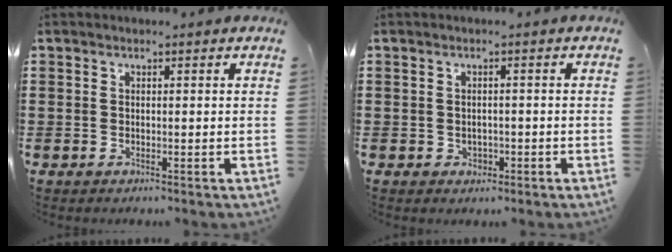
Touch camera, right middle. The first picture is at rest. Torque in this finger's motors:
{"motor_torque": [0.15, -0.19, -0.02, -0.01]}